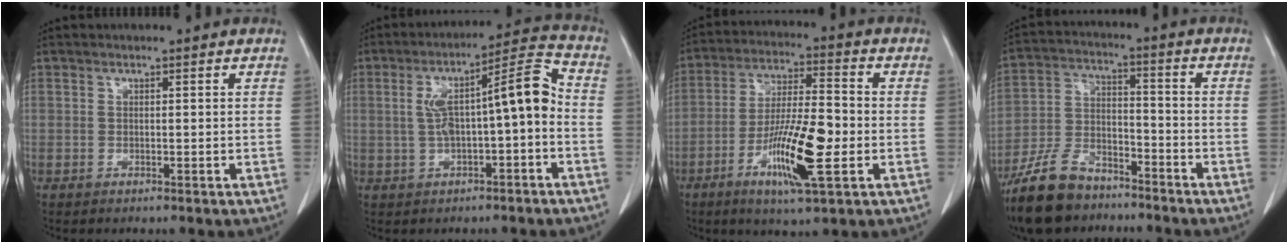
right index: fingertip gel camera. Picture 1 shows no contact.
{"total": 10.8, "force": [-0.6, 1.7, 10.7], "torque": [-0.176, 0.043, -0.006]}
{"total": 13.2, "force": [-4.2, 1.9, 12.3], "torque": [-0.234, -0.009, -0.072]}
{"total": 12.3, "force": [-9.7, 5.2, 5.5], "torque": [-0.125, -0.002, -0.179]}